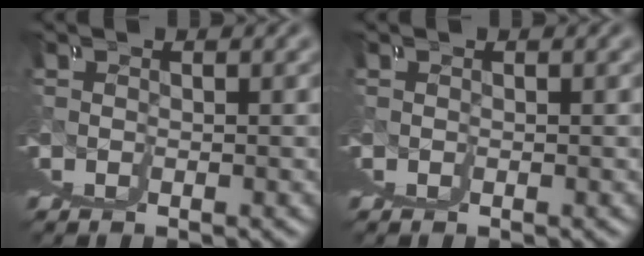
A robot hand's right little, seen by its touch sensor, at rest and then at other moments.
{"total": 0.0}